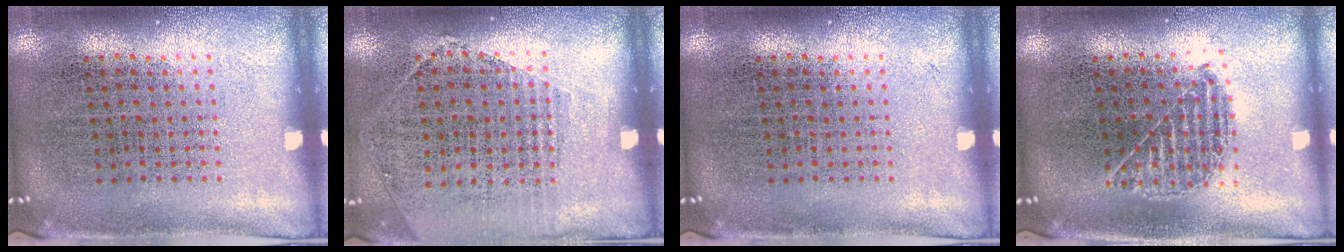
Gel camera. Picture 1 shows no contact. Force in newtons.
{"total": 1.2, "press": 1.0, "slide": 0.6}
{"total": 0.0}
{"total": 1.0, "press": 0.9, "slide": 0.3}